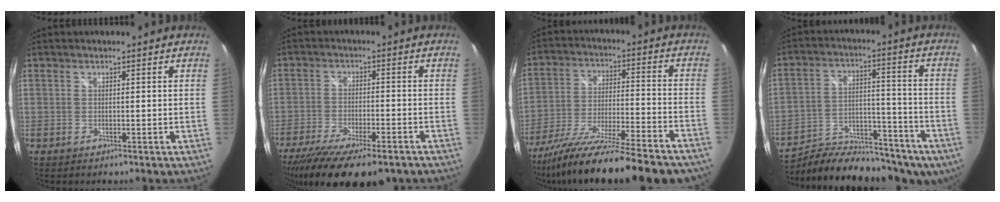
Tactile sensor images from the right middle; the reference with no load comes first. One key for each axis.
{"total": 17.5, "fx": -13.2, "fy": 4.6, "fz": 10.6, "tx": -0.210, "ty": -0.059, "tz": -0.203}
{"total": 24.5, "fx": -20.5, "fy": 2.2, "fz": 13.3, "tx": -0.237, "ty": -0.076, "tz": -0.314}
{"total": 23.8, "fx": -18.2, "fy": 9.5, "fz": 12.0, "tx": -0.202, "ty": -0.010, "tz": -0.251}